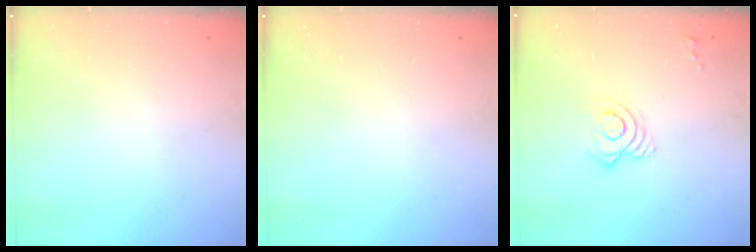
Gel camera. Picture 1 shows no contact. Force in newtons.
{"total": 0.0}
{"total": 8.4, "press": 8.3, "slide": 0.9}